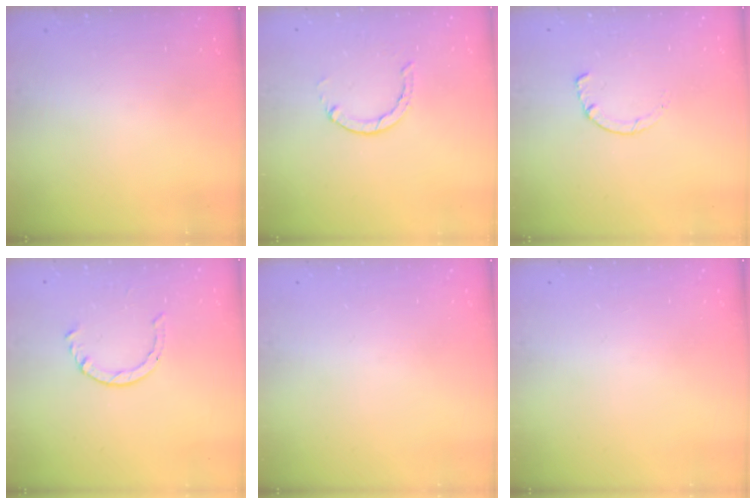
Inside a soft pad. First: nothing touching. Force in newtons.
{"total": 1.3, "press": 1.2, "slide": 0.3}
{"total": 1.8, "press": 1.7, "slide": 0.3}
{"total": 3.0, "press": 2.9, "slide": 0.3}
{"total": 0.0}
{"total": 0.0}